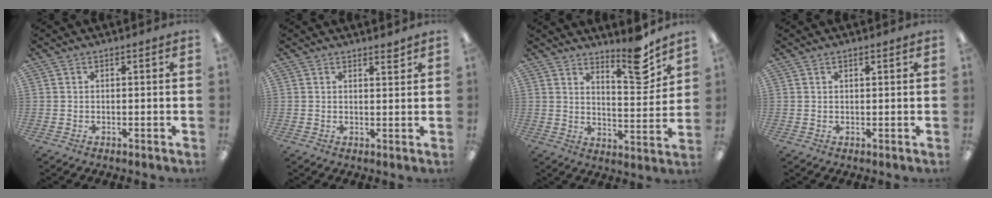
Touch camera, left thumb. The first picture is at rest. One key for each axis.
{"total": 2.1, "fx": 1.9, "fy": 0.3, "fz": 0.8, "tx": -0.002, "ty": -0.011, "tz": 0.030}
{"total": 11.7, "fx": 9.0, "fy": 3.3, "fz": 6.7, "tx": -0.075, "ty": -0.069, "tz": 0.148}
{"total": 0.9, "fx": 0.7, "fy": 0.3, "fz": 0.5, "tx": -0.012, "ty": 0.000, "tz": 0.013}